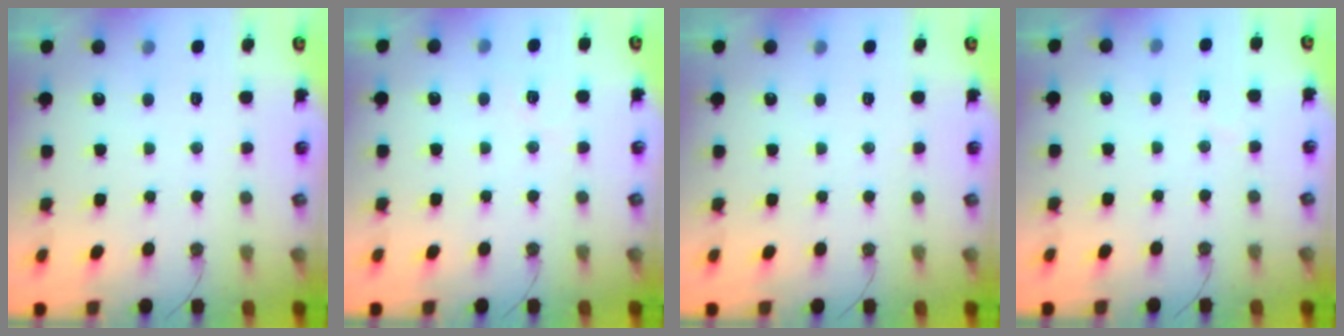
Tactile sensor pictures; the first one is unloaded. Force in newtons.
{"total": 4.6, "press": 4.6, "slide": 0.8}
{"total": 0.0}
{"total": 2.8, "press": 2.7, "slide": 0.8}